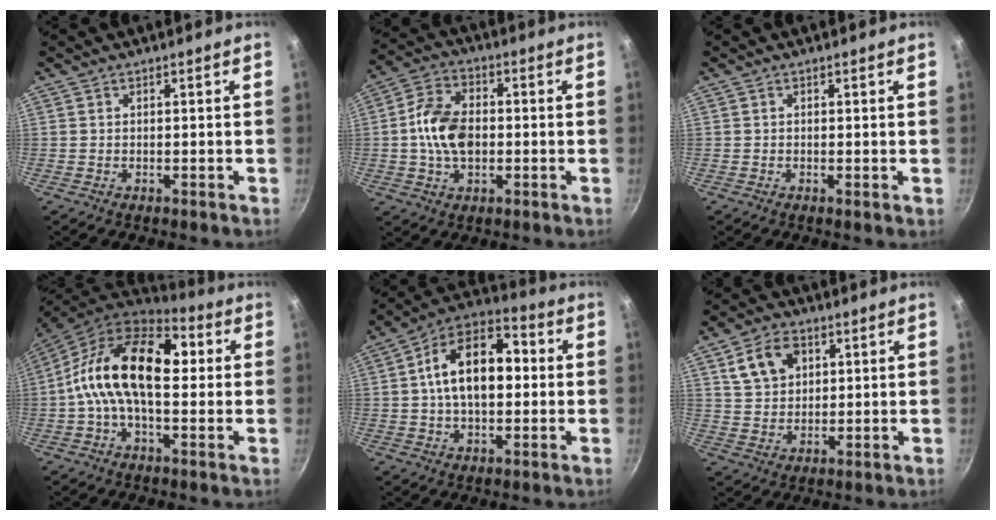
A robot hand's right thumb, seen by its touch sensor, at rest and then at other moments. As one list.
[{"total": 11.1, "force": [-0.4, 7.1, 8.5], "torque": [-0.151, 0.016, -0.012]}, {"total": 0.7, "force": [0.0, 0.2, 0.6], "torque": [-0.013, -0.004, -0.002]}, {"total": 19.8, "force": [1.7, 10.6, 16.7], "torque": [-0.289, 0.043, 0.017]}, {"total": 16.5, "force": [1.6, 9.6, 13.3], "torque": [-0.204, 0.032, 0.016]}, {"total": 8.8, "force": [3.6, 6.4, 4.9], "torque": [-0.067, -0.006, 0.070]}]